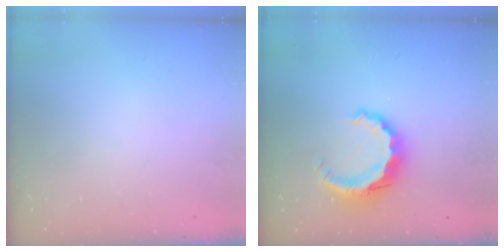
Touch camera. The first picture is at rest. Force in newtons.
{"total": 8.5, "press": 8.5, "slide": 0.2}